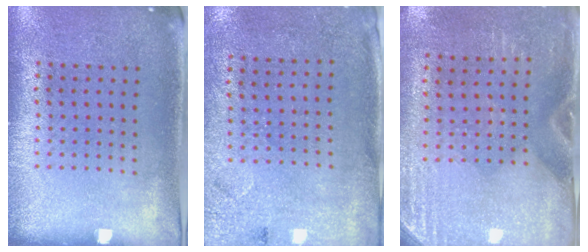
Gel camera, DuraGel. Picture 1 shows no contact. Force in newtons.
{"total": 2.7, "press": 2.2, "slide": 1.5}
{"total": 2.8, "press": 2.5, "slide": 1.3}